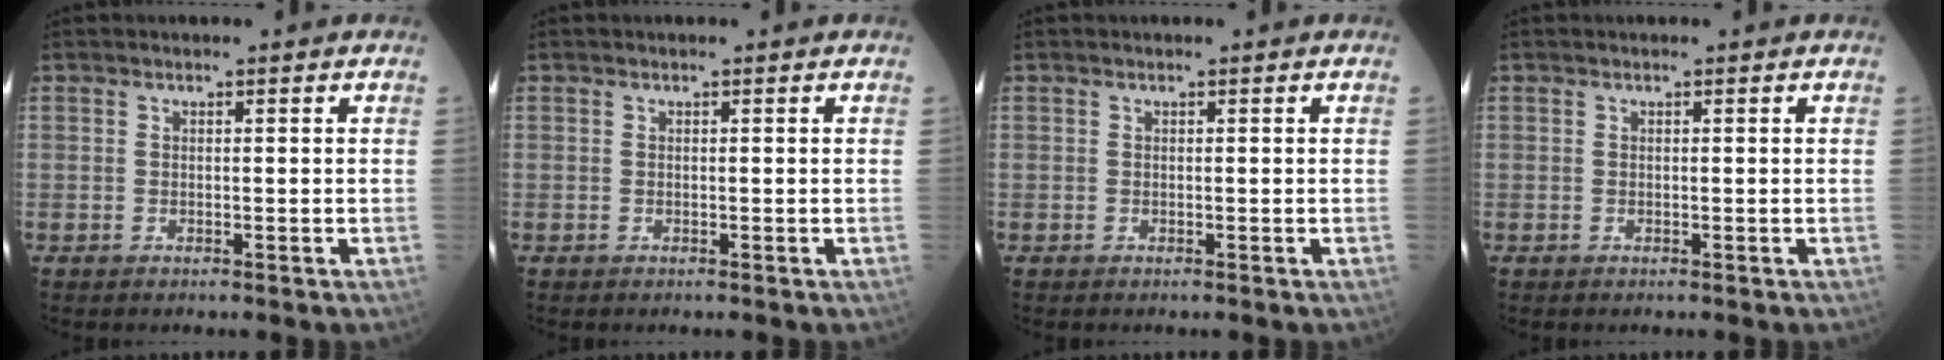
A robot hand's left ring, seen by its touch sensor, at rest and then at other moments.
{"total": 0.0}
{"total": 0.0}
{"total": 0.0}